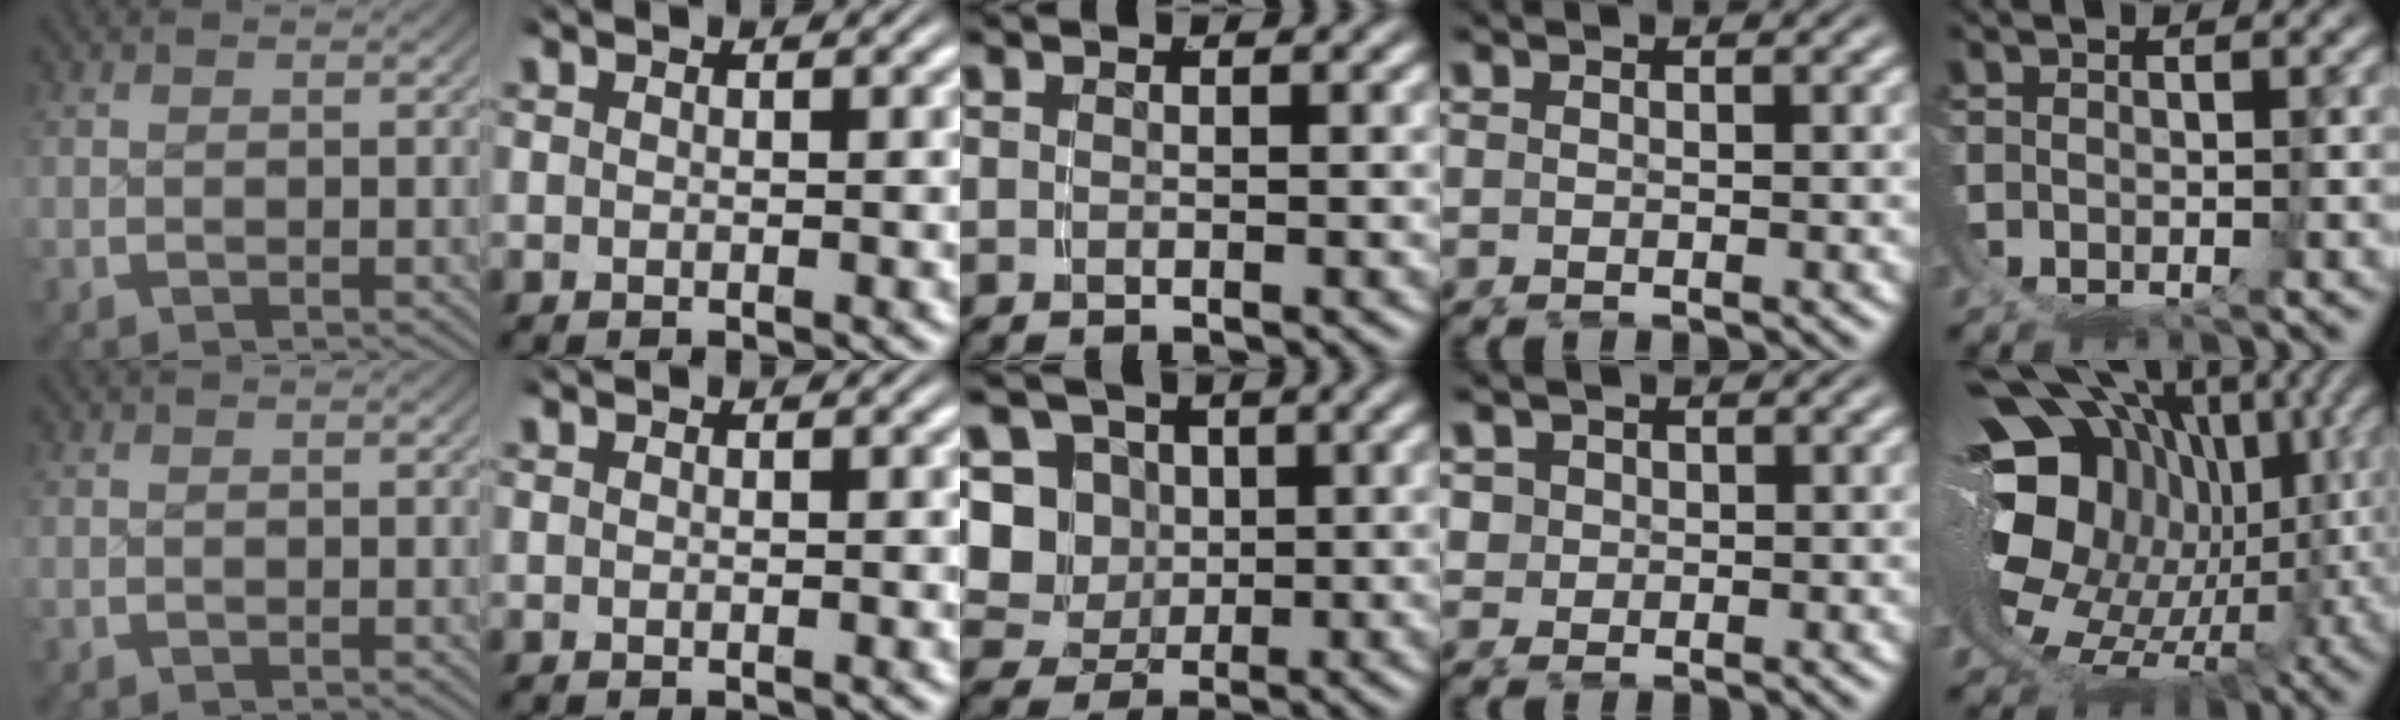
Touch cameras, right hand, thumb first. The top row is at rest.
{"middle": {"total": 12.5, "force": [0.7, 11.5, 4.8], "torque": [-0.129, -0.036, 0.013]}, "ring": {"total": 3.6, "force": [0.8, 3.1, 1.6], "torque": [-0.048, -0.007, 0.019]}, "little": {"total": 19.5, "force": [1.0, 13.6, 14.0], "torque": [-0.232, -0.041, 0.029]}}